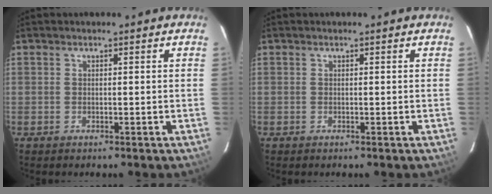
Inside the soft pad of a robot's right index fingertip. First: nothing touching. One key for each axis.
{"total": 0.0}